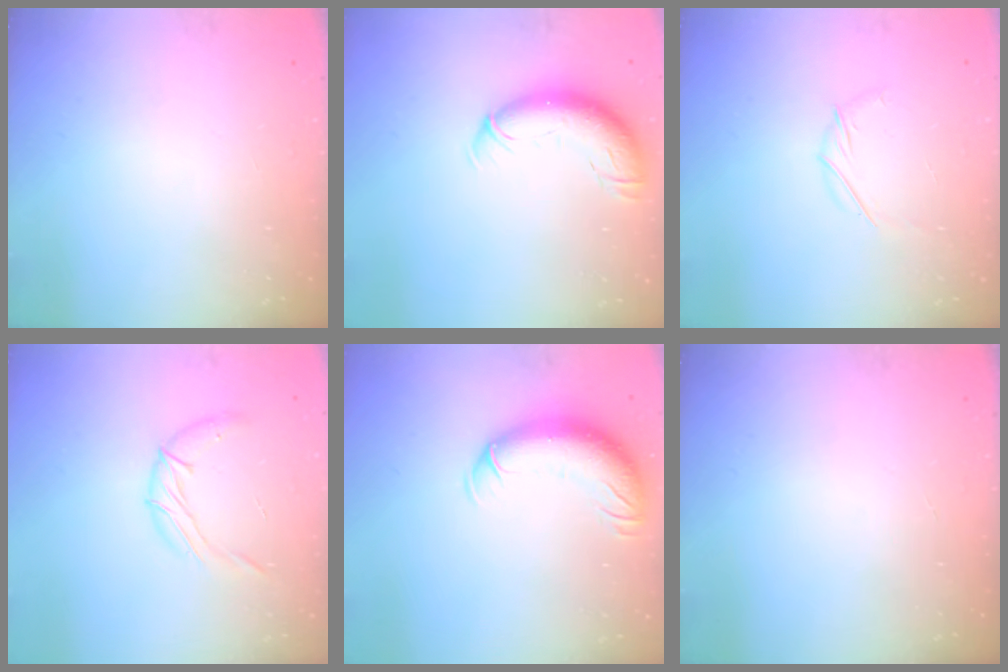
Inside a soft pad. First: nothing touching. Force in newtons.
{"total": 12.1, "press": 11.7, "slide": 3.1}
{"total": 4.8, "press": 4.7, "slide": 1.1}
{"total": 9.5, "press": 9.5, "slide": 0.7}
{"total": 13.5, "press": 13.2, "slide": 2.9}
{"total": 0.0}